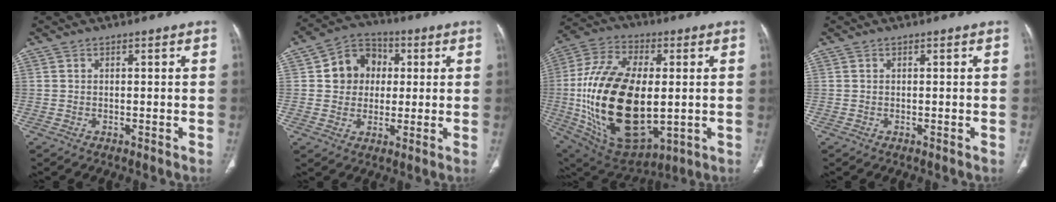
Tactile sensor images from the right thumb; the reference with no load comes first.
{"total": 10.1, "force": [1.6, 8.9, 4.7], "torque": [-0.036, 0.011, 0.018]}
{"total": 28.2, "force": [-1.2, 15.1, 23.8], "torque": [-0.468, -0.009, 0.002]}
{"total": 0.0}